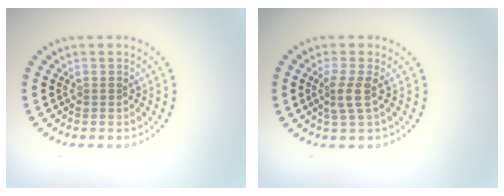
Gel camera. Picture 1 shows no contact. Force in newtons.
{"total": 2.1, "press": 1.6, "slide": 1.5}